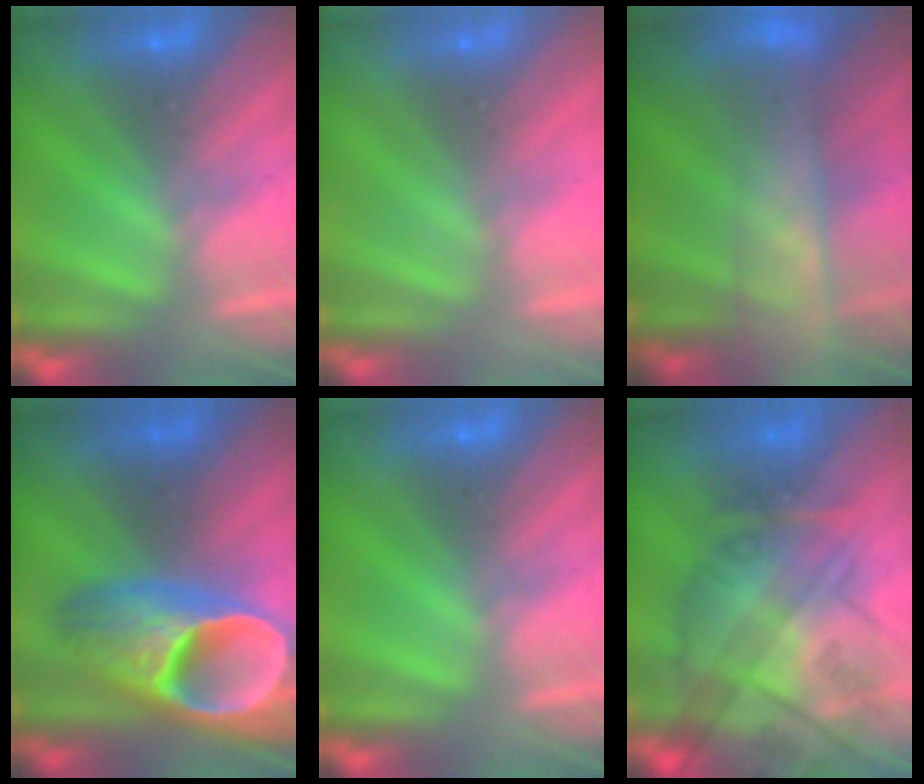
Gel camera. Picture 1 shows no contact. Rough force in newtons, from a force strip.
{"total": 2.9}
{"total": 8.0}
{"total": 9.4}
{"total": 0.0}
{"total": 7.3}